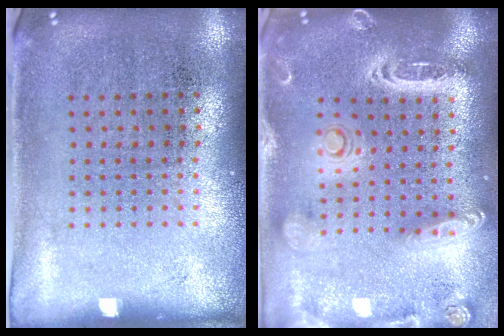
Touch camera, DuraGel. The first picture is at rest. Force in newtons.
{"total": 2.6, "press": 2.3, "slide": 1.2}